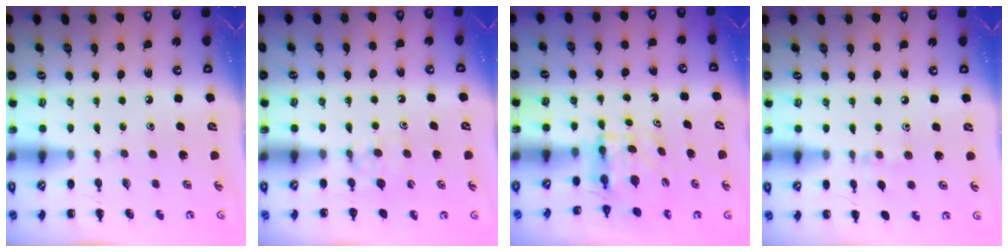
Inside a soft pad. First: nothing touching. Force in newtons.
{"total": 5.8, "press": 5.5, "slide": 1.8}
{"total": 3.9, "press": 3.9, "slide": 0.1}
{"total": 3.8, "press": 3.5, "slide": 1.4}